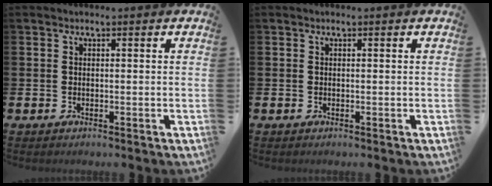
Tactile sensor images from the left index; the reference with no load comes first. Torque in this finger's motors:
{"motor_torque": [0.04, 0.04, 0.00, 0.00]}